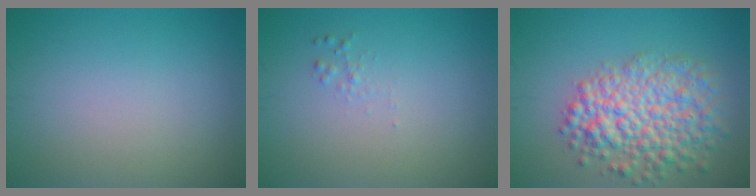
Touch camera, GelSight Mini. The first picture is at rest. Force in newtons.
{"total": 0.6, "press": 0.6, "slide": 0.0}
{"total": 7.3, "press": 7.3, "slide": 0.3}